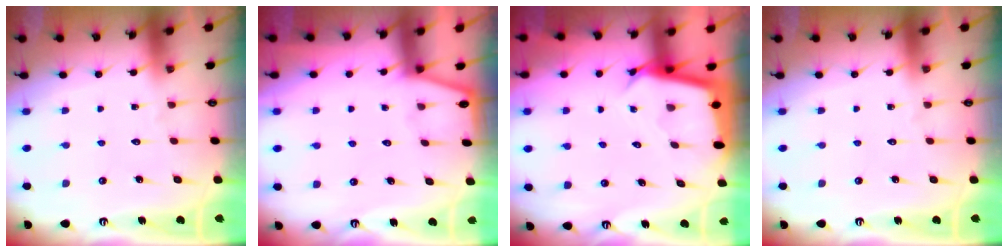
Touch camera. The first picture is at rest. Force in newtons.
{"total": 1.8, "press": 1.8, "slide": 0.1}
{"total": 2.8, "press": 2.8, "slide": 0.2}
{"total": 0.0}